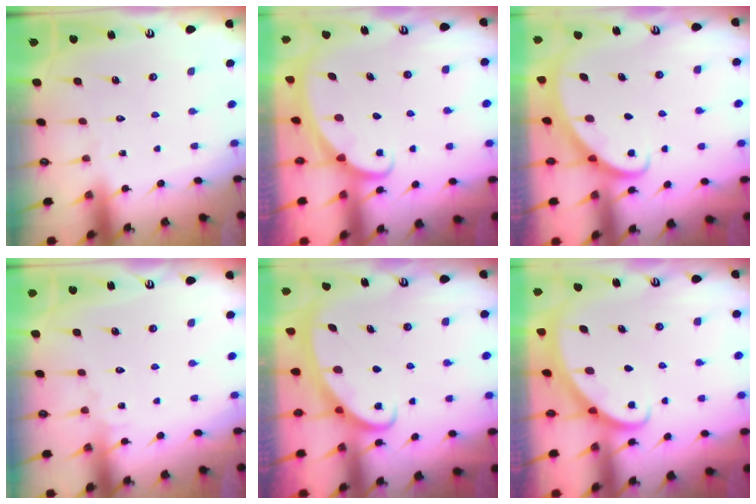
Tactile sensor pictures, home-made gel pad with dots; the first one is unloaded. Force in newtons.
{"total": 1.8, "press": 1.8, "slide": 0.1}
{"total": 2.7, "press": 2.7, "slide": 0.2}
{"total": 3.6, "press": 3.5, "slide": 0.4}
{"total": 2.6, "press": 2.6, "slide": 0.3}
{"total": 2.9, "press": 2.9, "slide": 0.2}